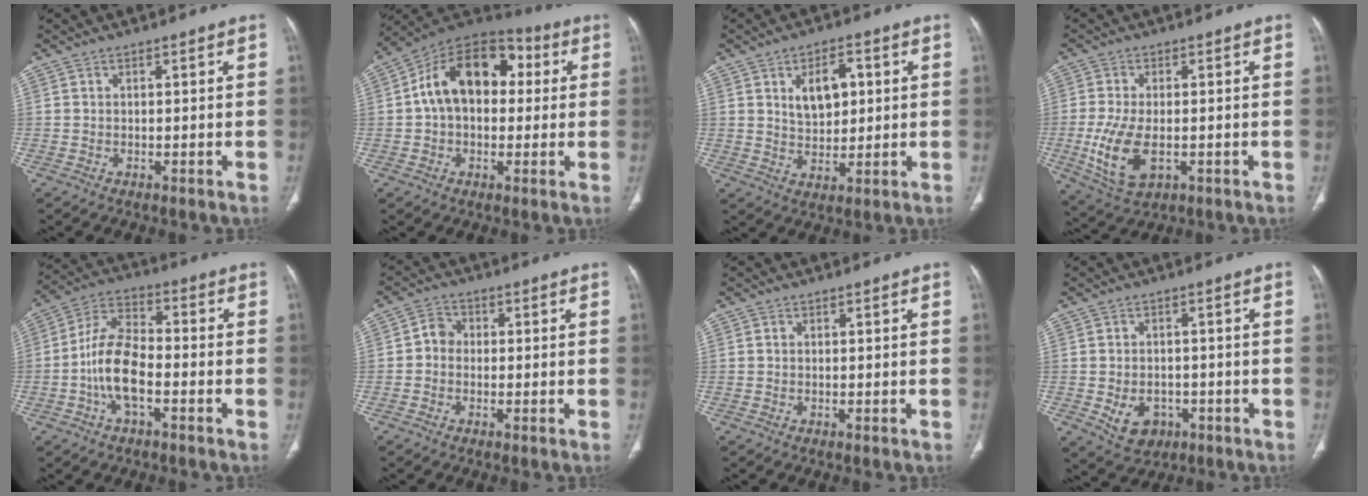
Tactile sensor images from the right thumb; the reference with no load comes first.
{"total": 15.4, "force": [1.7, 10.5, 11.2], "torque": [-0.147, 0.041, 0.013]}
{"total": 8.0, "force": [2.3, 4.8, 5.9], "torque": [-0.072, -0.007, 0.043]}
{"total": 10.2, "force": [-2.1, 5.4, 8.4], "torque": [-0.176, -0.010, -0.028]}
{"total": 11.5, "force": [-3.1, 5.8, 9.4], "torque": [-0.180, 0.035, -0.065]}
{"total": 3.5, "force": [-0.4, 3.0, 1.6], "torque": [-0.012, 0.013, -0.017]}
{"total": 0.0}
{"total": 6.4, "force": [-2.1, 5.0, 3.5], "torque": [-0.042, 0.013, -0.019]}